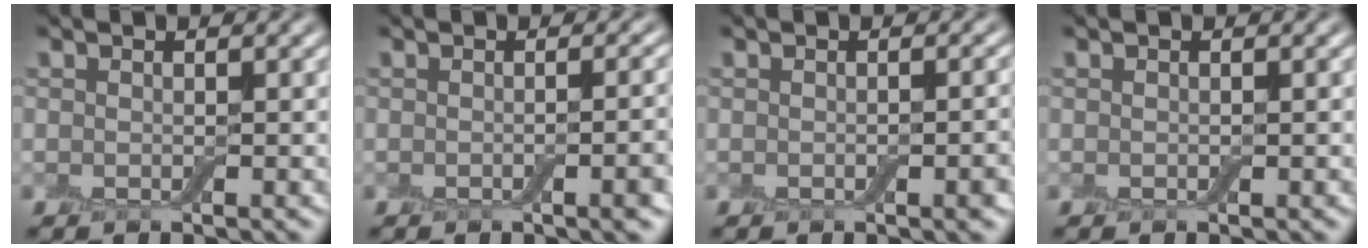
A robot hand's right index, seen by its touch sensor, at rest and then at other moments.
{"total": 4.1, "force": [-0.8, 1.4, 3.7], "torque": [-0.030, 0.002, -0.009]}
{"total": 2.5, "force": [-0.5, 0.6, 2.4], "torque": [-0.025, 0.002, -0.005]}
{"total": 0.0}